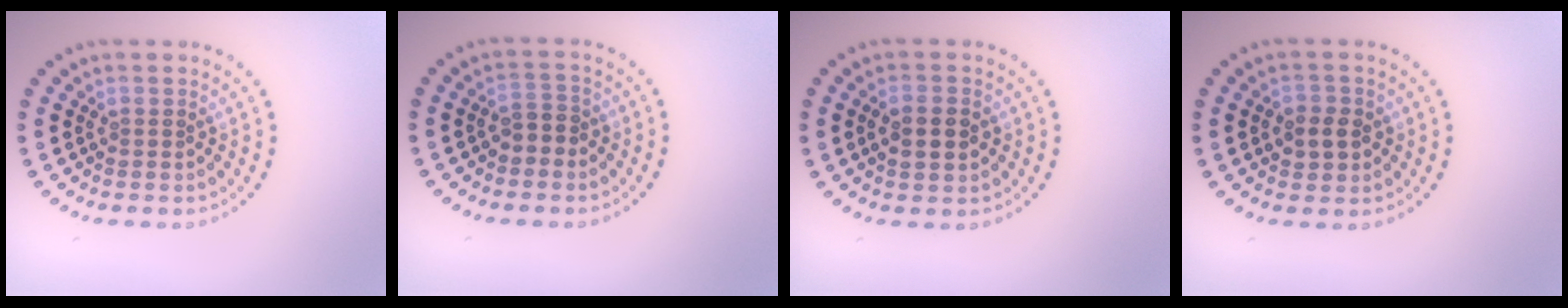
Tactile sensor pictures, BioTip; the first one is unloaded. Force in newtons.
{"total": 1.9, "press": 1.7, "slide": 0.7}
{"total": 2.5, "press": 2.5, "slide": 0.2}
{"total": 2.4, "press": 2.4, "slide": 0.5}